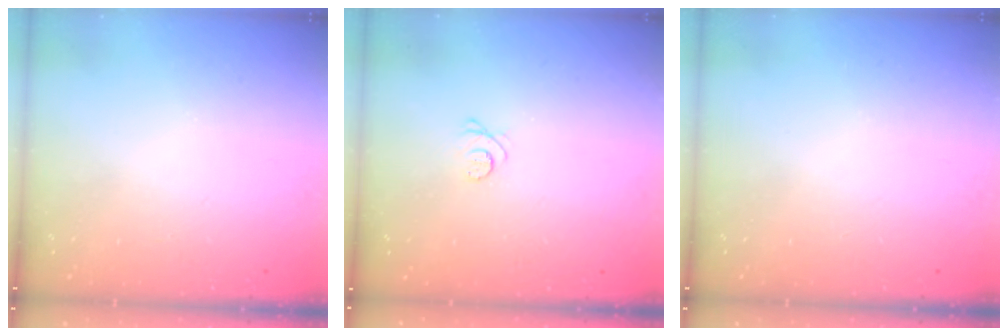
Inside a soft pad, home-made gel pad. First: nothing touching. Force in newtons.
{"total": 2.3, "press": 2.3, "slide": 0.3}
{"total": 0.0}